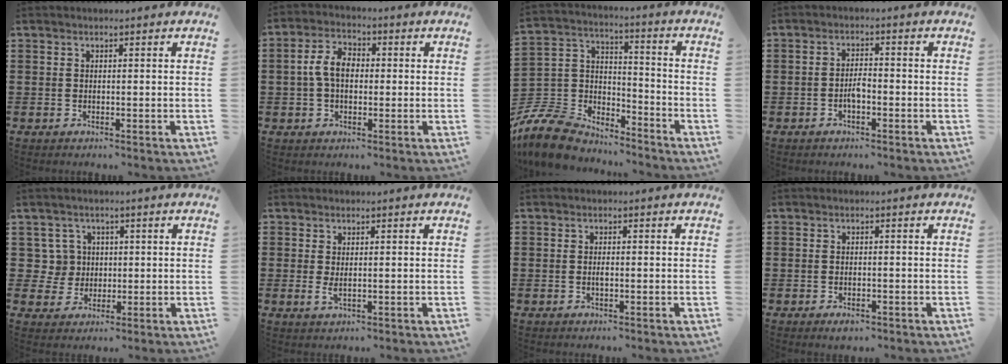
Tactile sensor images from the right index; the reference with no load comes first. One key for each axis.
{"total": 5.5, "fx": -0.1, "fy": 3.5, "fz": 4.3, "tx": -0.101, "ty": 0.010, "tz": -0.008}
{"total": 9.7, "fx": -8.6, "fy": 3.7, "fz": 2.3, "tx": -0.086, "ty": 0.011, "tz": -0.178}
{"total": 2.3, "fx": -1.0, "fy": 0.9, "fz": 1.8, "tx": -0.042, "ty": 0.003, "tz": -0.023}
{"total": 4.6, "fx": 0.8, "fy": 4.4, "fz": 1.0, "tx": -0.042, "ty": 0.014, "tz": 0.015}
{"total": 1.5, "fx": 0.3, "fy": 0.5, "fz": 1.4, "tx": -0.027, "ty": 0.001, "tz": 0.005}
{"total": 0.9, "fx": -0.2, "fy": 0.3, "fz": 0.9, "tx": -0.017, "ty": -0.002, "tz": -0.003}
{"total": 1.1, "fx": -0.9, "fy": 0.5, "fz": 0.5, "tx": -0.013, "ty": -0.004, "tz": -0.016}